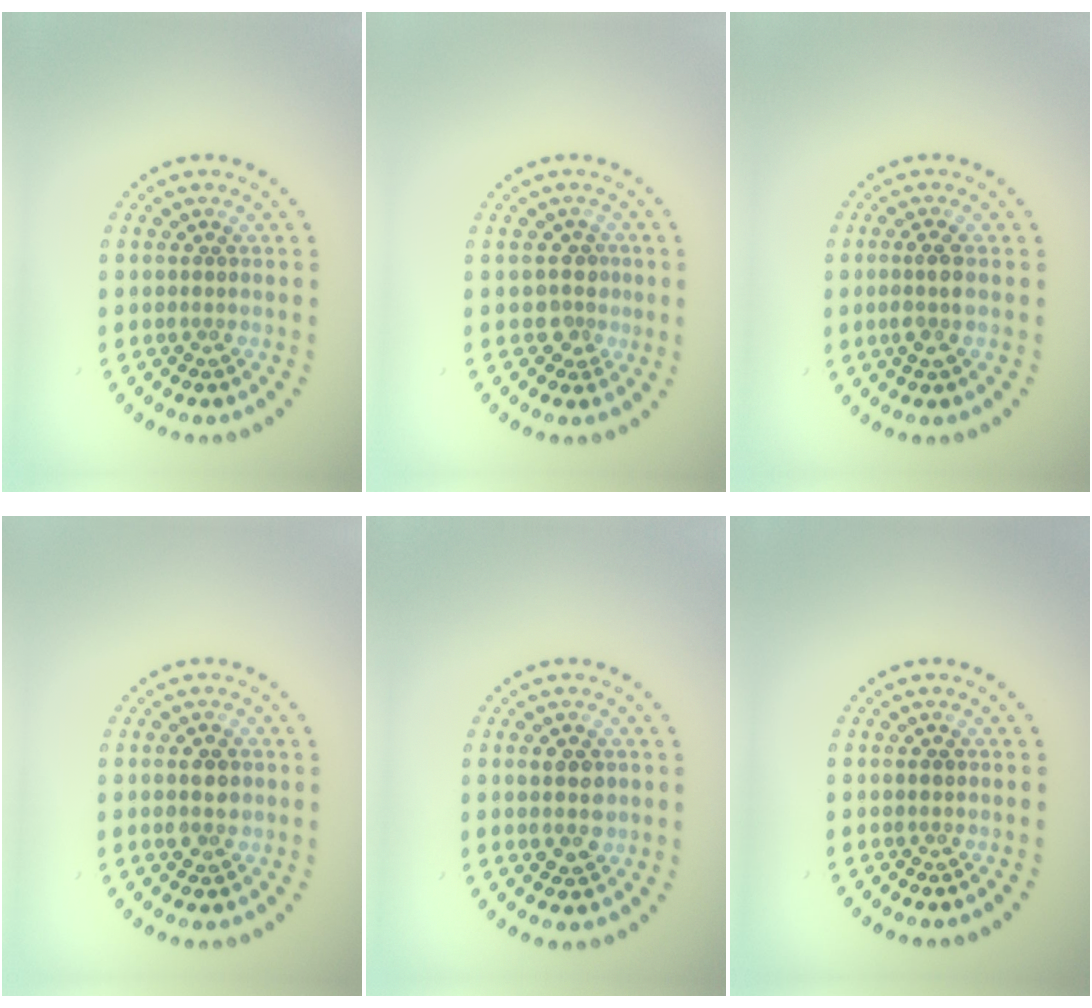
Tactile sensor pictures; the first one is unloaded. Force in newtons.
{"total": 2.0, "press": 1.5, "slide": 1.3}
{"total": 2.0, "press": 1.8, "slide": 0.9}
{"total": 2.8, "press": 2.8, "slide": 0.1}
{"total": 2.6, "press": 2.6, "slide": 0.3}
{"total": 0.7, "press": 0.7, "slide": 0.2}